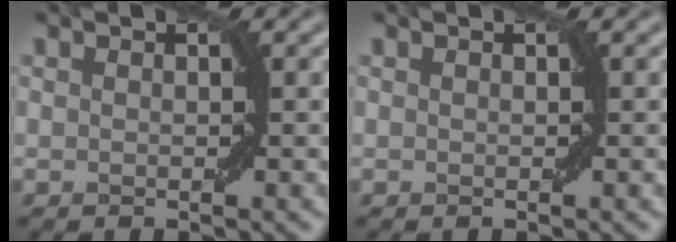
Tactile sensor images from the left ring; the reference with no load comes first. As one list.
[{"total": 0.0}]